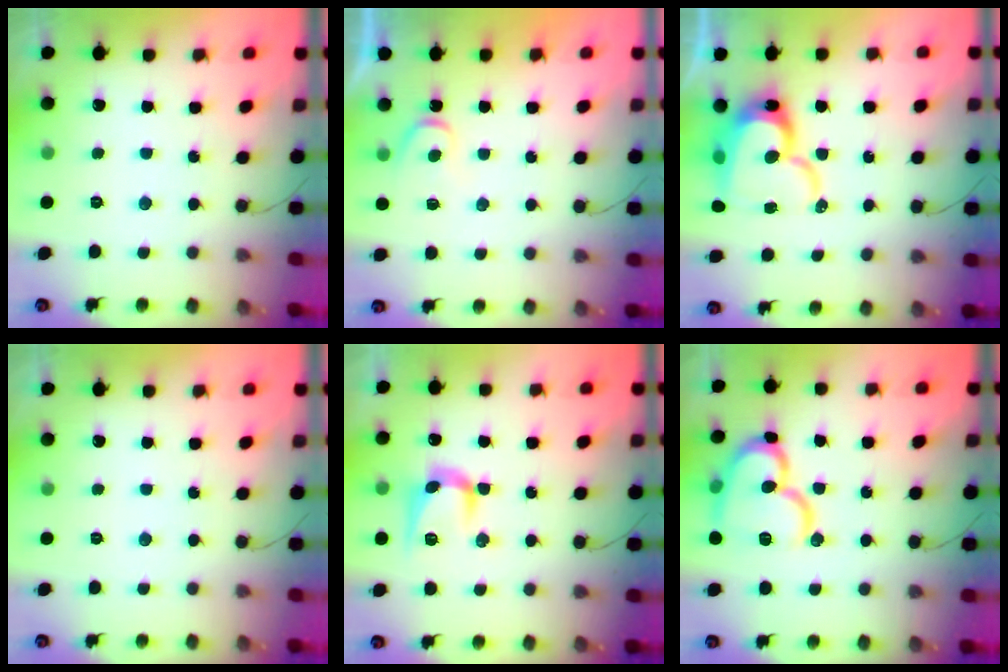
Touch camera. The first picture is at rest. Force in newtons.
{"total": 4.4, "press": 4.4, "slide": 0.5}
{"total": 17.2, "press": 17.2, "slide": 1.8}
{"total": 0.0}
{"total": 10.1, "press": 10.0, "slide": 0.7}
{"total": 16.4, "press": 16.3, "slide": 1.6}